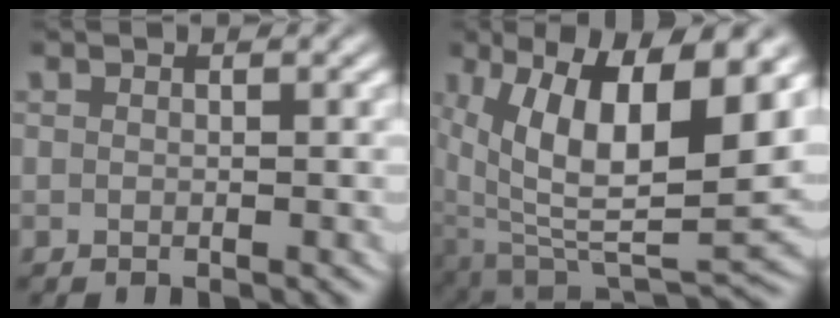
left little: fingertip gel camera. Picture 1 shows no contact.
{"total": 14.2, "force": [-0.7, 7.9, 11.7], "torque": [-0.202, -0.045, 0.016]}